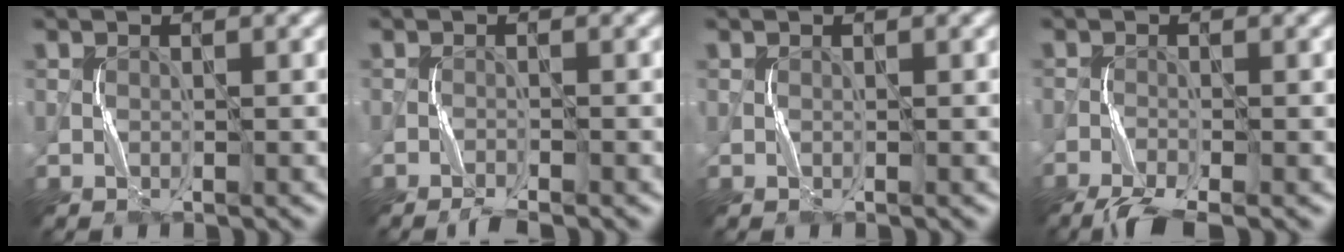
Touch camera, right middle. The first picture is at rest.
{"total": 1.4, "force": [-1.3, -0.1, 0.5], "torque": [-0.011, 0.006, -0.028]}
{"total": 0.0}
{"total": 3.4, "force": [-2.9, 0.2, 1.8], "torque": [-0.037, -0.002, -0.061]}